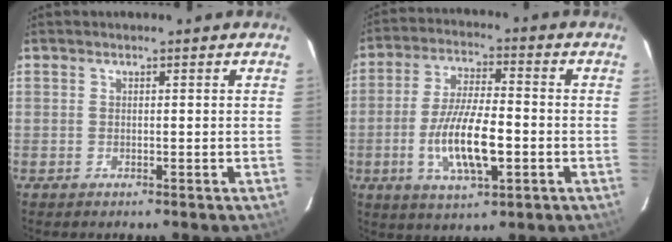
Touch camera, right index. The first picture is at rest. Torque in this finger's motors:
{"motor_torque": [0.51, -0.28, 0.39, 0.21]}